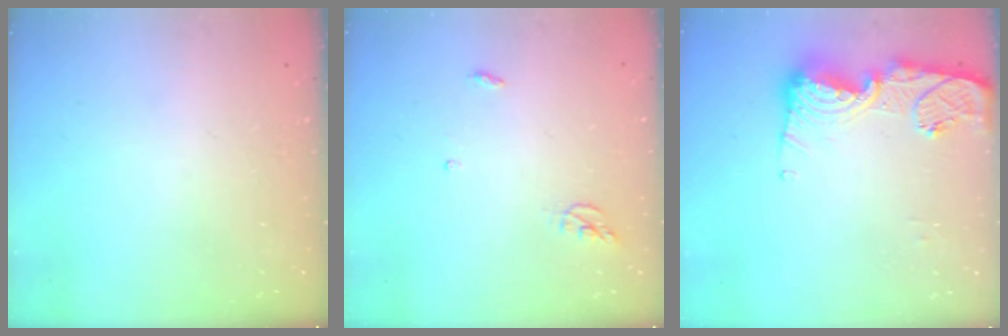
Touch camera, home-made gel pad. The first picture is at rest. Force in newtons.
{"total": 4.3, "press": 4.3, "slide": 0.3}
{"total": 14.0, "press": 13.9, "slide": 1.5}